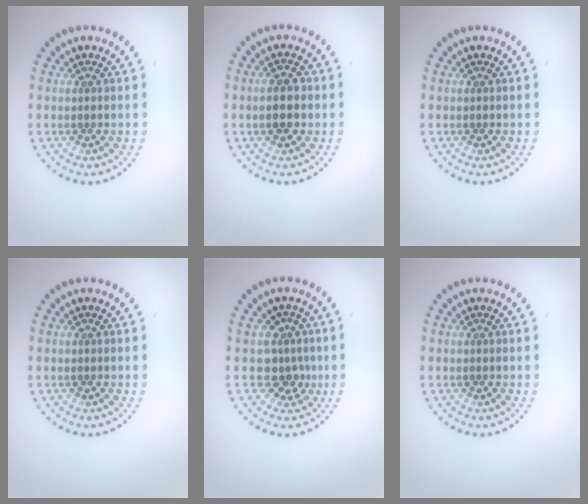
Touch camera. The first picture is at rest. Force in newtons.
{"total": 2.6, "press": 2.6, "slide": 0.1}
{"total": 0.0}
{"total": 0.0}
{"total": 2.5, "press": 1.9, "slide": 1.6}
{"total": 0.0}